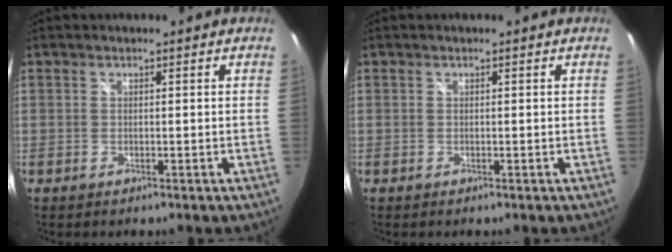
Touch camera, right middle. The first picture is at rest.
{"total": 0.0}